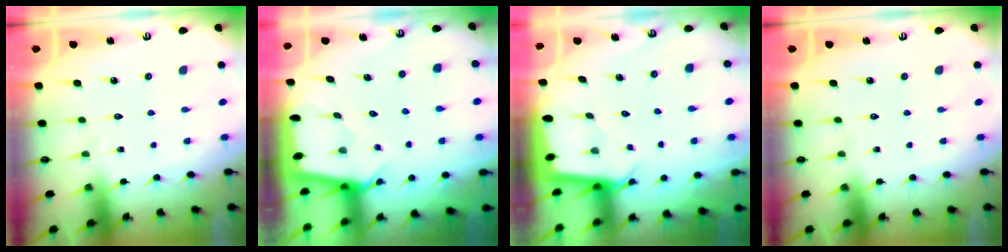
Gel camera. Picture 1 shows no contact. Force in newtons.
{"total": 2.1, "press": 2.1, "slide": 0.1}
{"total": 2.4, "press": 2.4, "slide": 0.1}
{"total": 0.0}